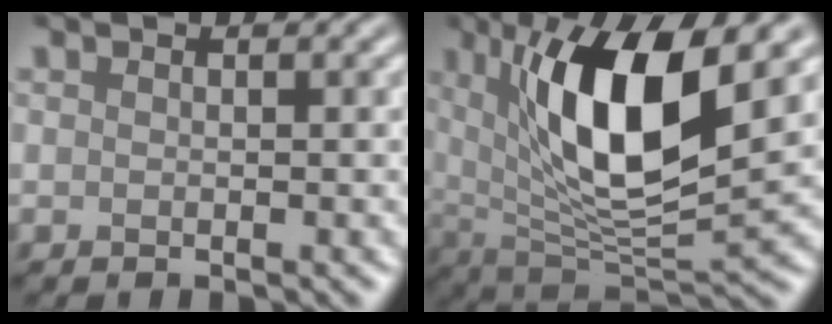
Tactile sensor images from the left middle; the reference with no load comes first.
{"total": 11.0, "force": [3.2, 3.8, 9.8], "torque": [-0.167, -0.014, 0.061]}